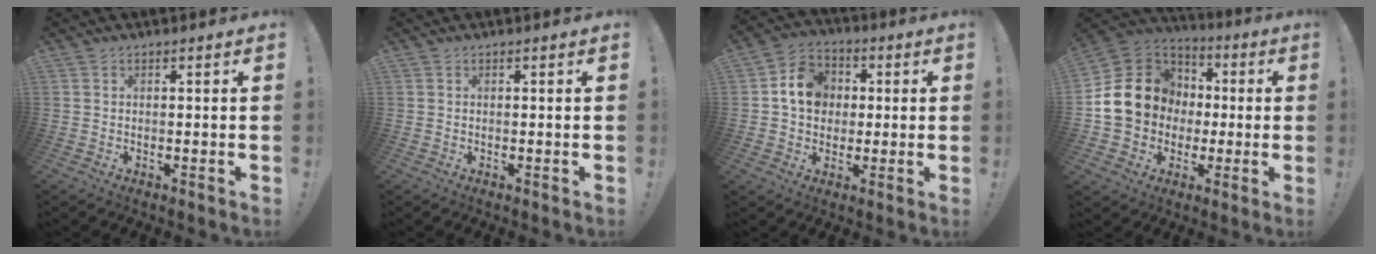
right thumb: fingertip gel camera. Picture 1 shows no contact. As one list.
[{"total": 0.0}, {"total": 11.2, "force": [1.7, 9.6, 5.5], "torque": [-0.086, 0.011, 0.041]}, {"total": 18.8, "force": [1.9, 16.1, 9.5], "torque": [-0.163, 0.015, 0.063]}]